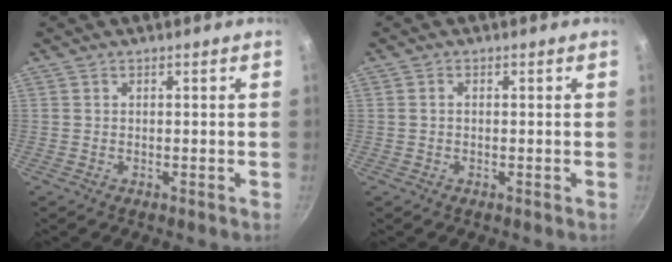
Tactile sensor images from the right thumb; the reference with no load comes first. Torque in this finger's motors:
{"motor_torque": [0.08, -0.19, -0.23, 0.01, -0.02]}